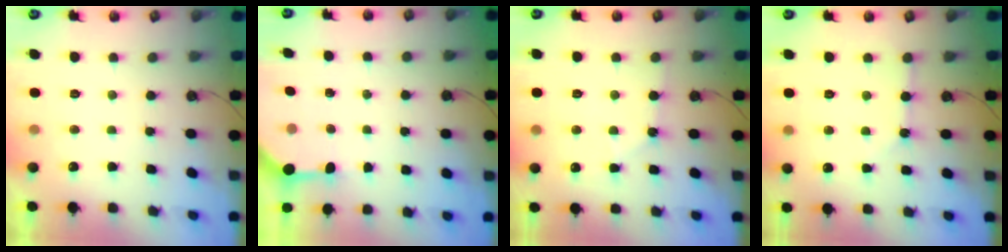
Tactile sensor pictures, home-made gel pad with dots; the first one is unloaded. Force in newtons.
{"total": 3.3, "press": 3.3, "slide": 0.3}
{"total": 4.7, "press": 4.6, "slide": 0.7}
{"total": 2.7, "press": 2.7, "slide": 0.5}